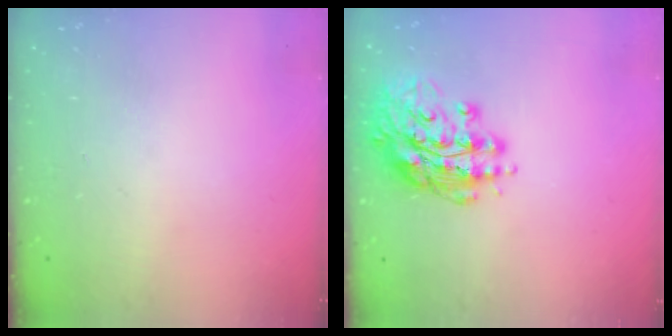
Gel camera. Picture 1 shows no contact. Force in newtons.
{"total": 15.2, "press": 15.2, "slide": 0.8}